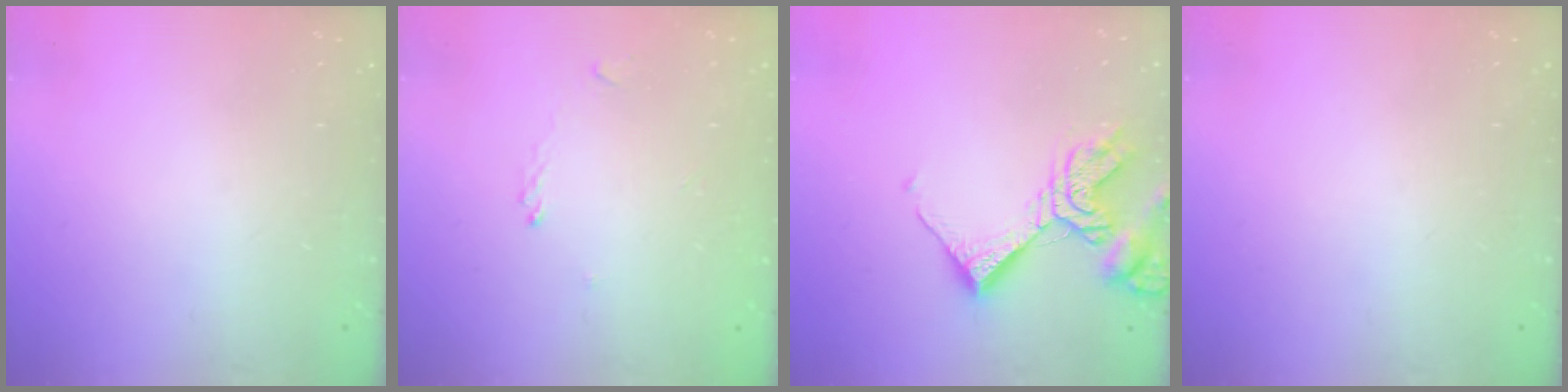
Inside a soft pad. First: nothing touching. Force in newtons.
{"total": 1.4, "press": 1.3, "slide": 0.2}
{"total": 11.8, "press": 11.7, "slide": 1.4}
{"total": 0.0}